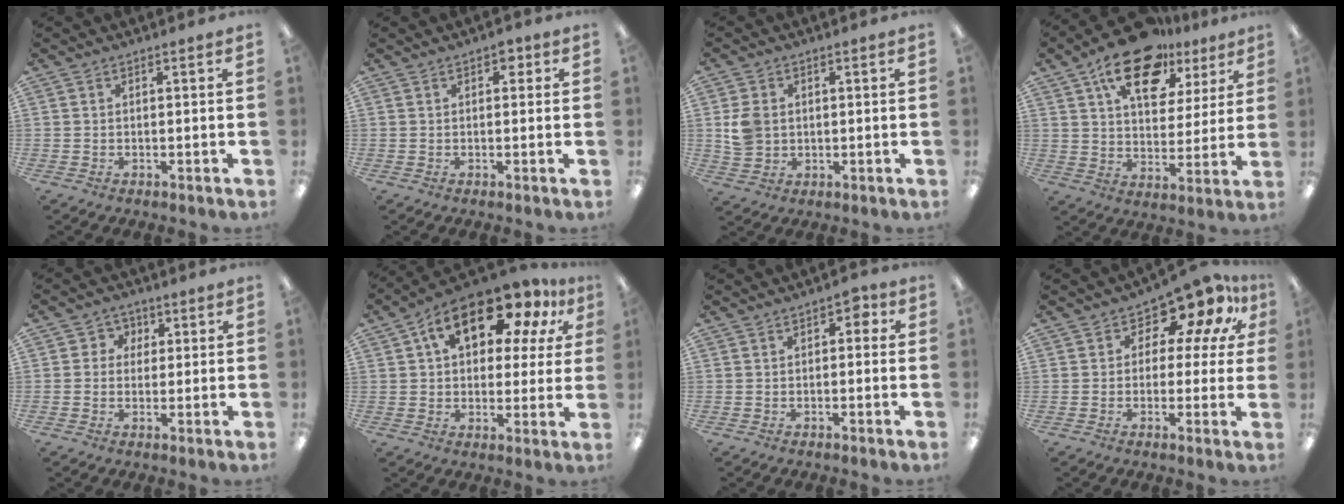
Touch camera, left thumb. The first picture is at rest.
{"total": 2.3, "force": [0.9, 1.5, 1.5], "torque": [-0.015, 0.000, 0.011]}
{"total": 5.9, "force": [0.8, 5.0, 3.1], "torque": [-0.053, 0.003, 0.015]}
{"total": 18.1, "force": [11.7, 9.3, 10.2], "torque": [-0.162, -0.055, 0.202]}
{"total": 3.6, "force": [0.1, 3.6, 0.7], "torque": [-0.017, 0.009, -0.002]}
{"total": 17.2, "force": [9.4, 8.8, 11.5], "torque": [-0.183, -0.032, 0.158]}
{"total": 2.0, "force": [-0.4, 1.4, 1.3], "torque": [-0.018, 0.005, -0.011]}
{"total": 9.8, "force": [6.3, 5.0, 5.5], "torque": [-0.083, -0.048, 0.112]}